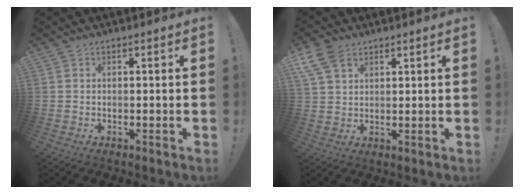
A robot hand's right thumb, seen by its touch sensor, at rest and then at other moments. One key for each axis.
{"total": 8.1, "fx": 4.6, "fy": 4.9, "fz": 4.5, "tx": -0.089, "ty": -0.011, "tz": 0.091}